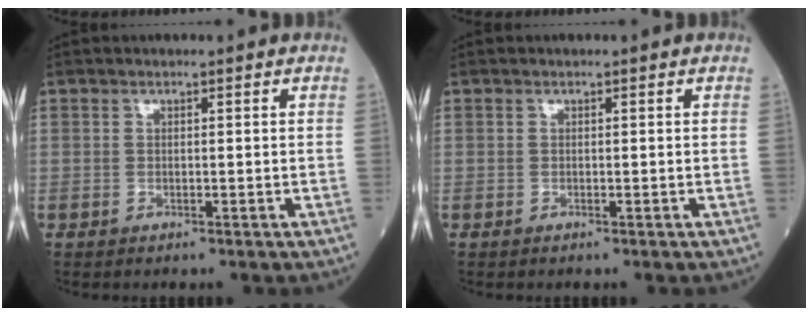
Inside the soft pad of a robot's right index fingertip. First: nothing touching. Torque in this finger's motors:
{"motor_torque": [-0.04, 0.00, 0.01, 0.00]}